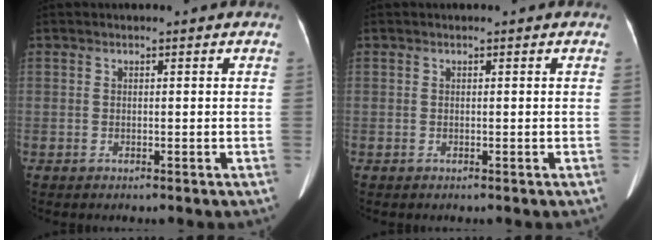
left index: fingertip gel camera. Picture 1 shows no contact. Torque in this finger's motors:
{"motor_torque": [0.04, 0.04, 0.00, 0.00]}